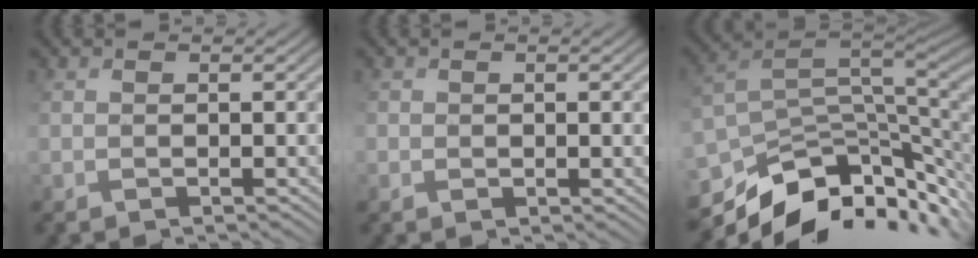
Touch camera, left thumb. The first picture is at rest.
{"total": 1.0, "force": [-0.1, 0.5, 0.8], "torque": [-0.023, -0.006, 0.011]}
{"total": 12.5, "force": [-4.8, 7.4, 8.9], "torque": [-0.198, -0.021, -0.066]}